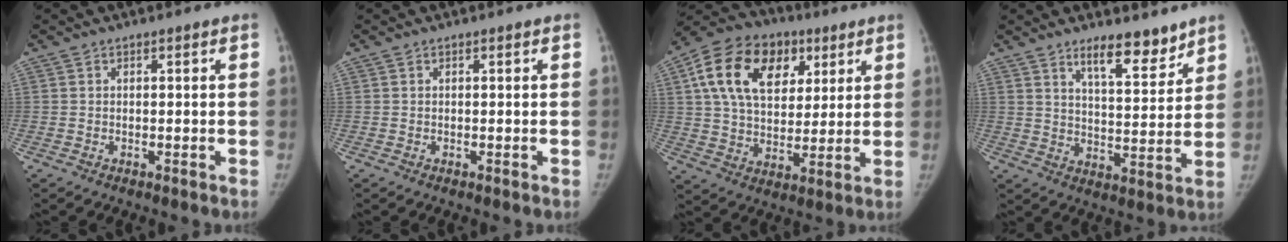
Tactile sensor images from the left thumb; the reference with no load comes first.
{"total": 0.0}
{"total": 20.1, "force": [7.4, 13.6, 12.8], "torque": [-0.208, 0.004, 0.121]}
{"total": 9.6, "force": [7.2, 3.0, 5.7], "torque": [-0.066, -0.057, 0.119]}